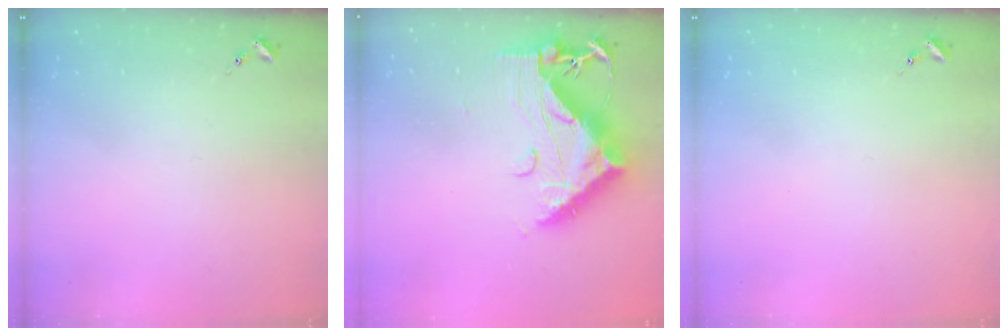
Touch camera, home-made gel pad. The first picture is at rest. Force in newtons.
{"total": 17.0, "press": 17.0, "slide": 1.4}
{"total": 0.0}